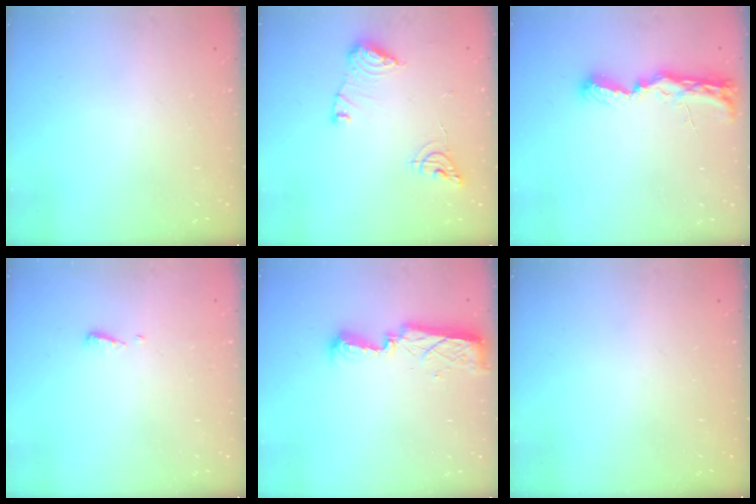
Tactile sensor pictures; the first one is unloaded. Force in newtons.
{"total": 11.5, "press": 11.4, "slide": 1.0}
{"total": 7.7, "press": 7.7, "slide": 0.5}
{"total": 4.3, "press": 4.2, "slide": 0.4}
{"total": 7.9, "press": 7.9, "slide": 0.9}
{"total": 0.0}